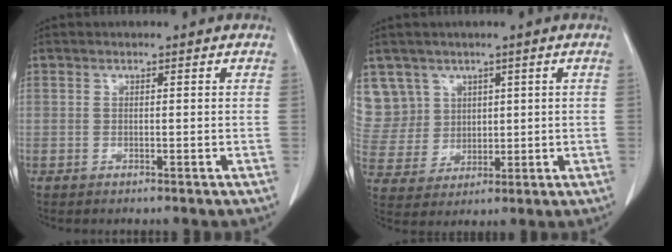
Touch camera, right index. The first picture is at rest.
{"total": 8.9, "force": [4.7, 7.6, 0.1], "torque": [-0.011, 0.026, 0.111]}